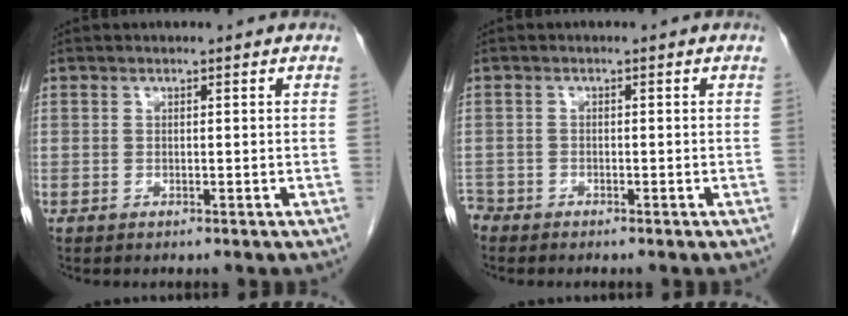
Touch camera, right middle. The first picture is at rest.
{"total": 1.7, "force": [-1.5, 0.6, -0.1], "torque": [-0.001, -0.001, -0.030]}